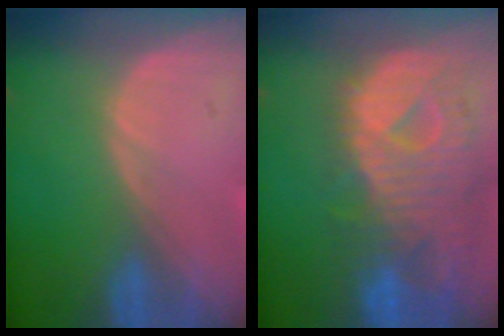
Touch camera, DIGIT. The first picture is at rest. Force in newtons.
{"total": 12.4, "press": 10.7, "slide": 6.3}